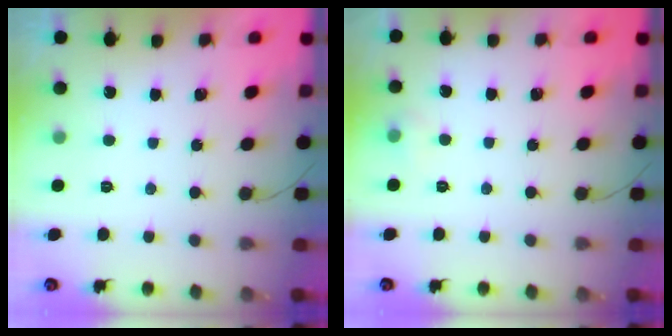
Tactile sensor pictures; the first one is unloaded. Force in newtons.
{"total": 4.8, "press": 3.8, "slide": 2.8}